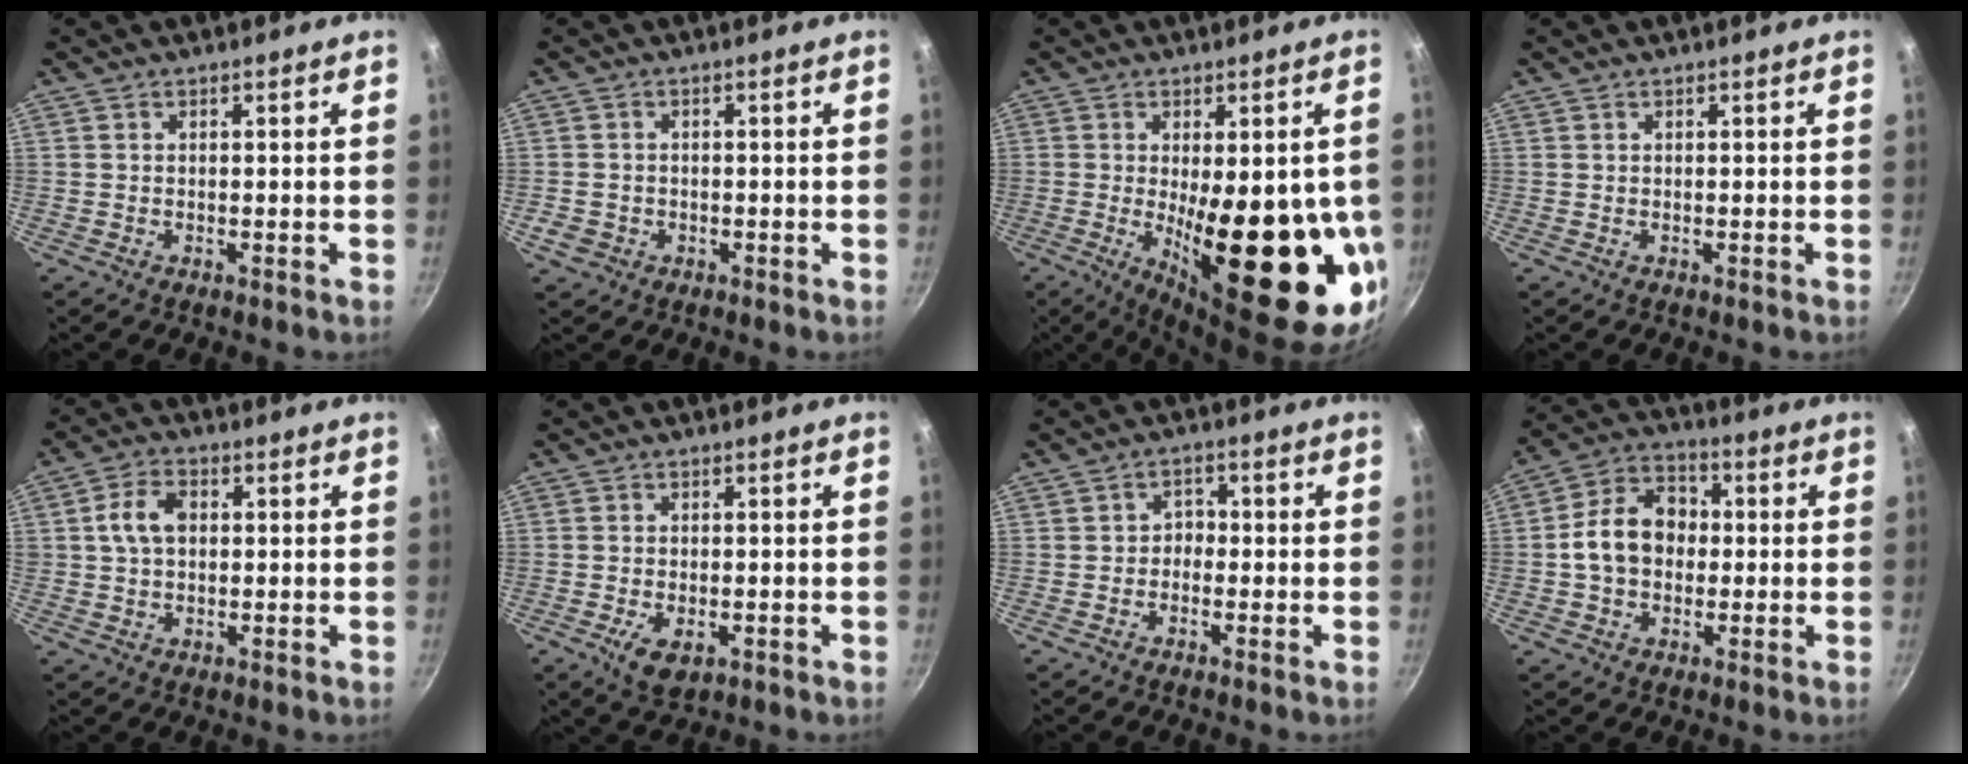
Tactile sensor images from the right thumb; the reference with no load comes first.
{"total": 3.3, "force": [-1.2, 2.8, 1.3], "torque": [-0.021, 0.011, -0.016]}
{"total": 24.1, "force": [-3.2, 8.4, 22.4], "torque": [-0.280, -0.036, -0.027]}
{"total": 0.0}
{"total": 6.3, "force": [0.9, 4.5, 4.4], "torque": [-0.070, 0.013, 0.010]}
{"total": 5.3, "force": [-1.9, 3.0, 3.9], "torque": [-0.065, -0.002, -0.026]}
{"total": 2.4, "force": [-0.8, 2.0, 1.1], "torque": [-0.001, 0.013, -0.020]}
{"total": 11.6, "force": [-0.3, 8.9, 7.4], "torque": [-0.095, 0.031, -0.020]}